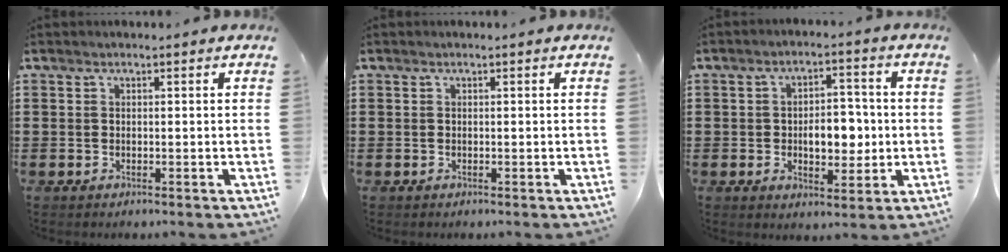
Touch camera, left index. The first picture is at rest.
{"total": 0.0}
{"total": 7.0, "force": [-0.6, 3.8, 5.9], "torque": [-0.086, 0.002, -0.018]}